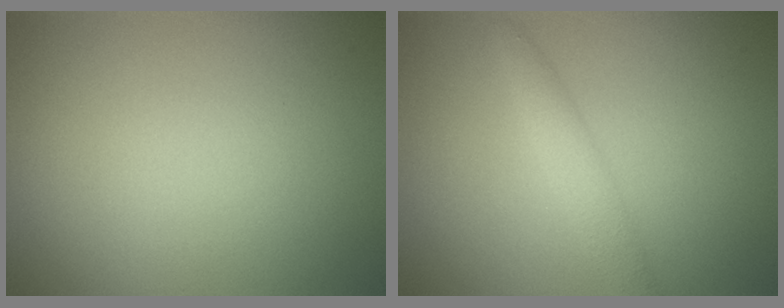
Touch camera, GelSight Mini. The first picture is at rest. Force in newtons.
{"total": 2.1, "press": 2.1, "slide": 0.1}